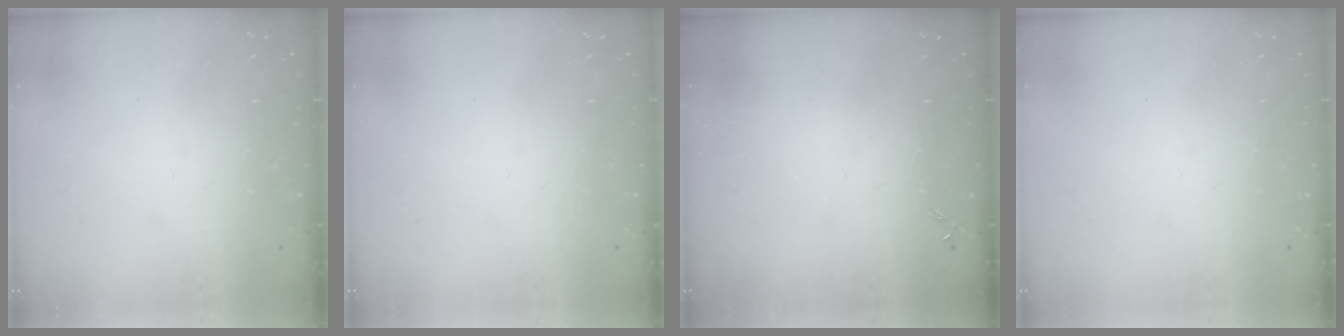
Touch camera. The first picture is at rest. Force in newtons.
{"total": 0.0}
{"total": 0.0}
{"total": 0.0}